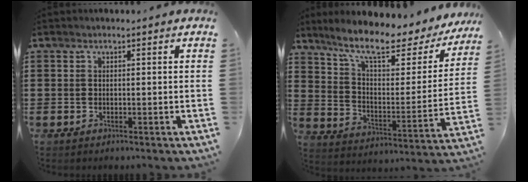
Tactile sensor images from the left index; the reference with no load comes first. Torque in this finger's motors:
{"motor_torque": [2.14, 0.00, 1.02, 0.21]}